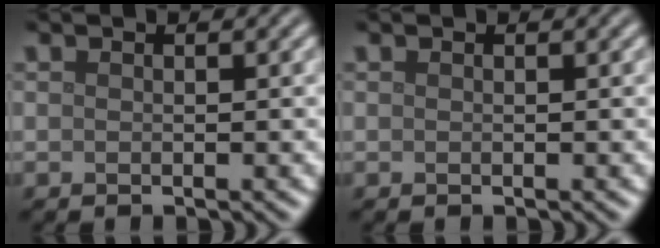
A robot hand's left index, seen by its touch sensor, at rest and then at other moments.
{"total": 0.0}